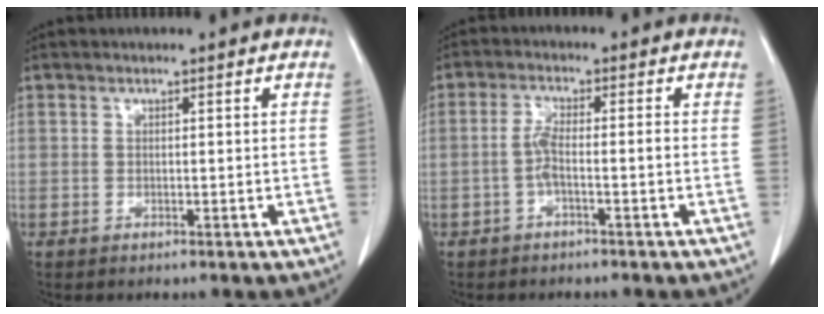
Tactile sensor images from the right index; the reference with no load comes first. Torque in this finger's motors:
{"motor_torque": [0.58, -0.31, 0.24, 0.08]}